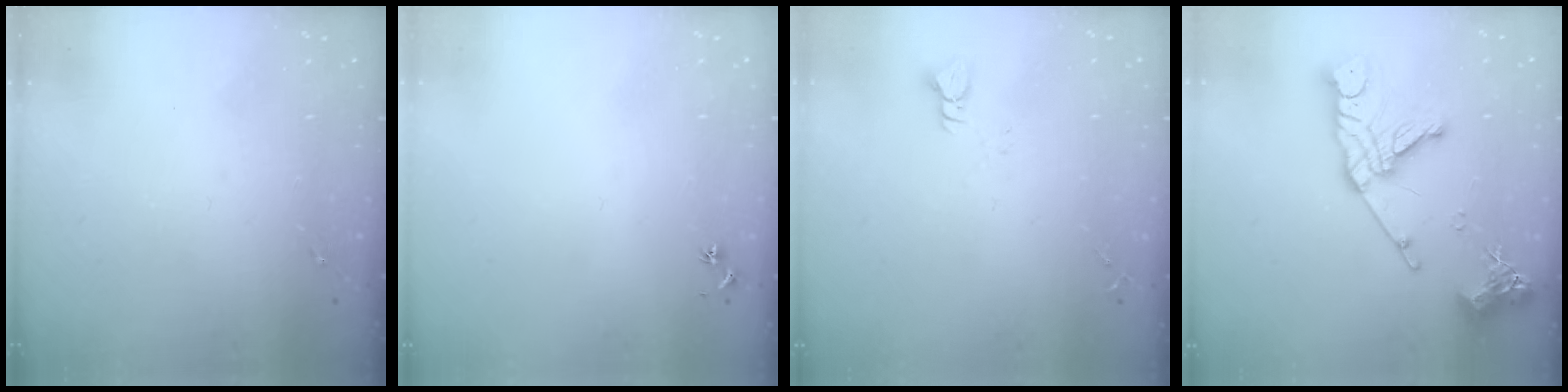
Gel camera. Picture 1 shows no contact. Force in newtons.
{"total": 3.0, "press": 2.9, "slide": 0.3}
{"total": 2.9, "press": 2.9, "slide": 0.2}
{"total": 17.2, "press": 17.1, "slide": 1.8}